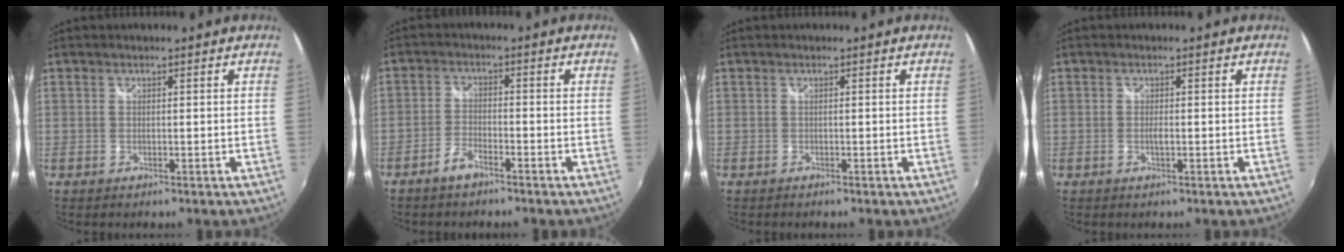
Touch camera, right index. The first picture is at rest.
{"total": 3.5, "force": [-2.6, 1.1, 1.9], "torque": [-0.058, 0.002, -0.054]}
{"total": 0.0}
{"total": 1.2, "force": [-0.3, 0.4, 1.1], "torque": [-0.020, -0.002, -0.005]}